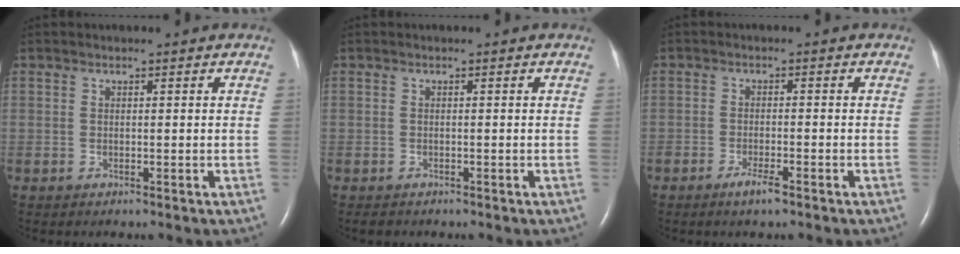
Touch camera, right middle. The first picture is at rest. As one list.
[{"total": 0.9, "force": [-0.8, 0.4, 0.2], "torque": [-0.008, -0.002, -0.011]}, {"total": 2.6, "force": [-1.8, 0.3, 1.8], "torque": [-0.040, -0.002, -0.033]}]